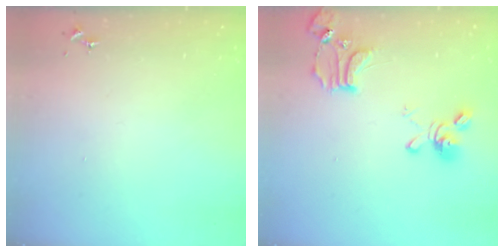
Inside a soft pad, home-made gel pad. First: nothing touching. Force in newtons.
{"total": 15.3, "press": 15.3, "slide": 1.1}